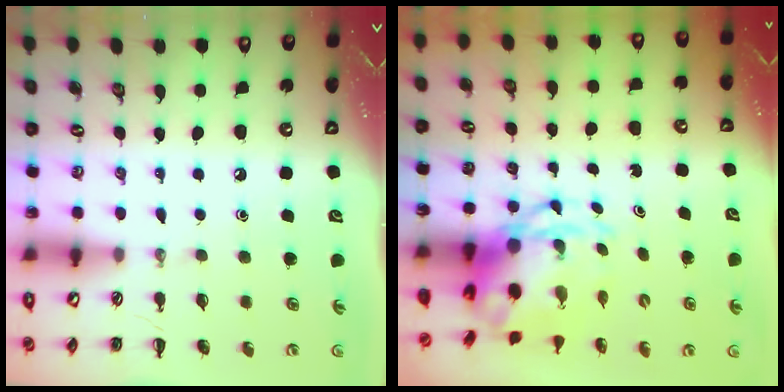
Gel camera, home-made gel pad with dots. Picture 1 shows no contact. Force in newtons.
{"total": 6.0, "press": 5.8, "slide": 1.6}